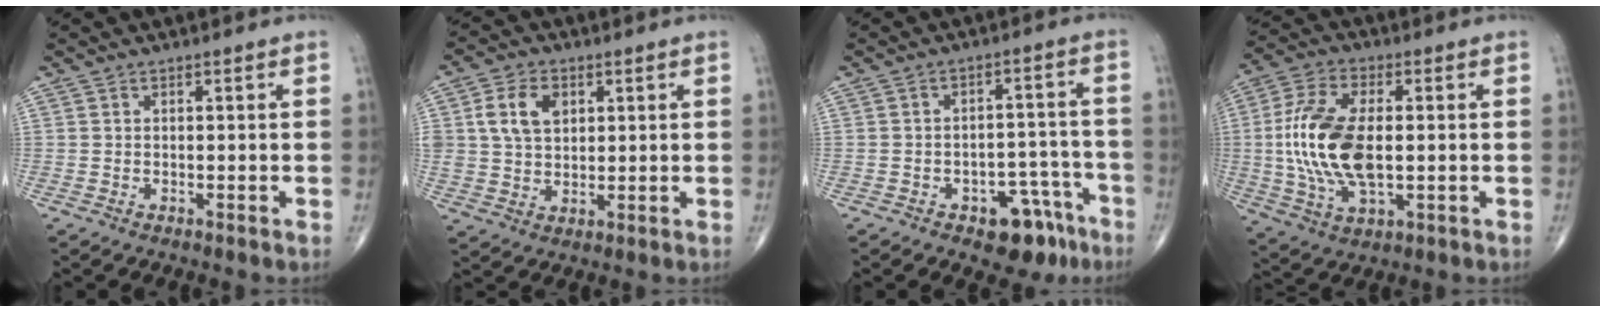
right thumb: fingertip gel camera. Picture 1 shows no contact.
{"total": 8.3, "force": [2.6, 5.8, 5.4], "torque": [-0.089, -0.004, 0.050]}
{"total": 9.5, "force": [-5.6, 5.3, 5.5], "torque": [-0.037, 0.049, -0.070]}
{"total": 16.3, "force": [0.0, 8.3, 14.1], "torque": [-0.296, -0.001, 0.001]}